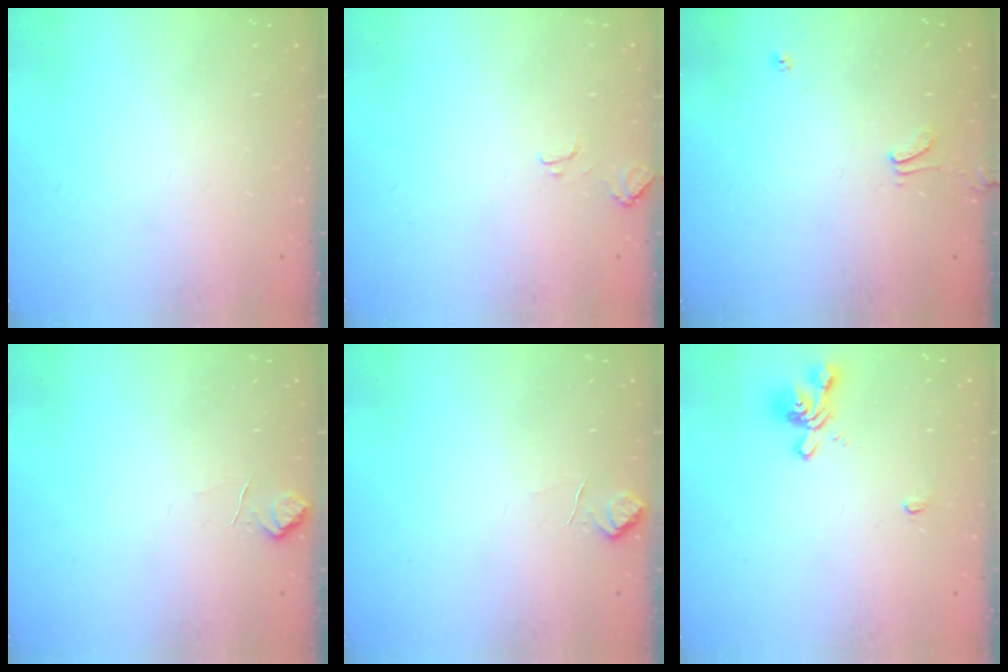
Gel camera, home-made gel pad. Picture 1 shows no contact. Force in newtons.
{"total": 2.5, "press": 2.5, "slide": 0.3}
{"total": 1.7, "press": 1.7, "slide": 0.4}
{"total": 1.7, "press": 1.3, "slide": 1.0}
{"total": 1.7, "press": 1.3, "slide": 1.0}
{"total": 1.5, "press": 1.0, "slide": 1.1}